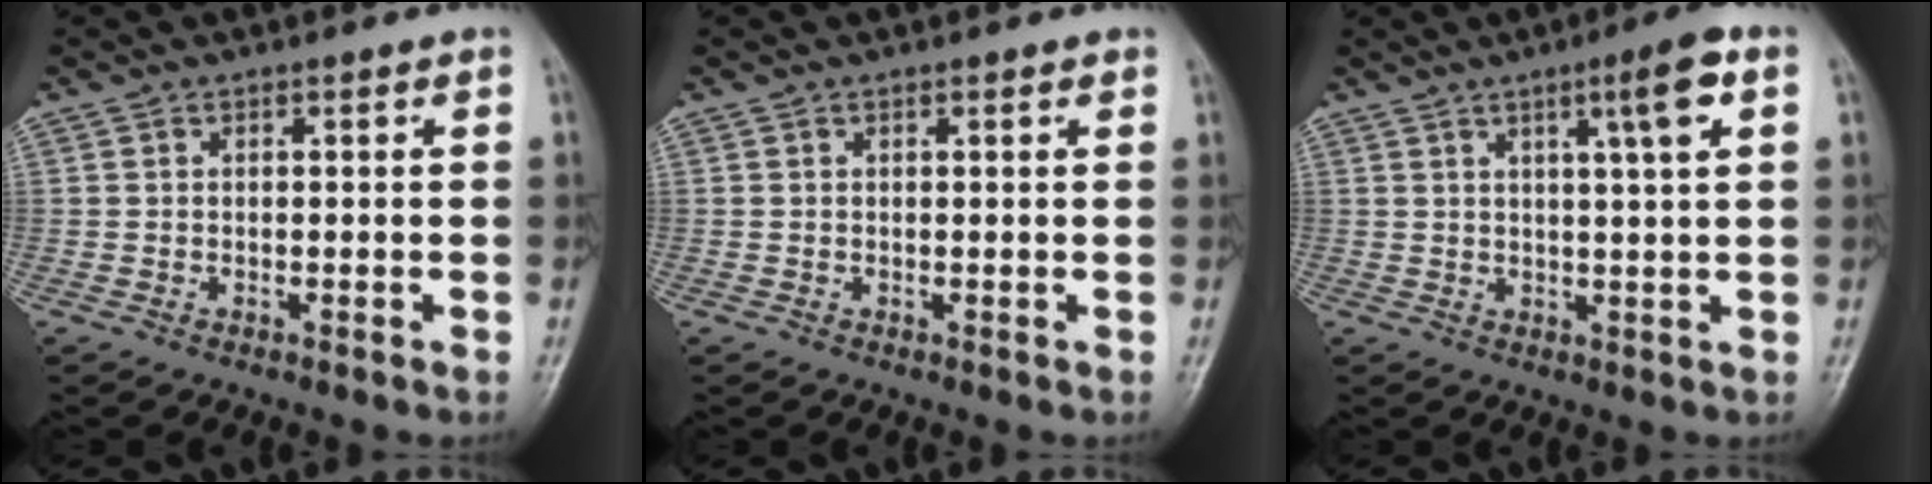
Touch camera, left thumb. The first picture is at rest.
{"total": 0.8, "force": [0.6, 0.2, 0.6], "torque": [-0.008, -0.001, 0.006]}
{"total": 7.0, "force": [3.0, 0.4, 6.3], "torque": [-0.102, -0.005, 0.047]}